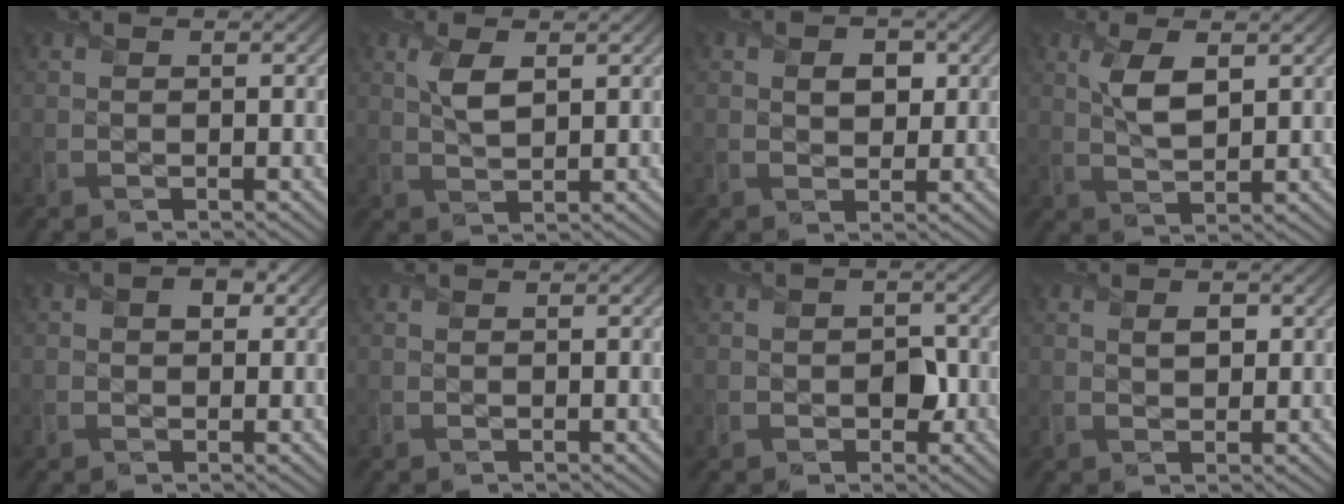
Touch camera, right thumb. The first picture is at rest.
{"total": 3.3, "force": [1.3, 1.4, 2.7], "torque": [-0.063, 0.002, 0.028]}
{"total": 2.5, "force": [0.7, 1.8, 1.6], "torque": [-0.030, -0.004, 0.010]}
{"total": 4.5, "force": [1.7, 1.9, 3.7], "torque": [-0.085, 0.001, 0.036]}
{"total": 1.9, "force": [0.4, 1.5, 1.1], "torque": [-0.014, -0.004, 0.000]}
{"total": 0.0}
{"total": 2.6, "force": [-0.8, 2.0, 1.4], "torque": [-0.021, -0.005, -0.013]}
{"total": 1.6, "force": [0.6, 1.0, 1.1], "torque": [-0.017, -0.002, 0.012]}